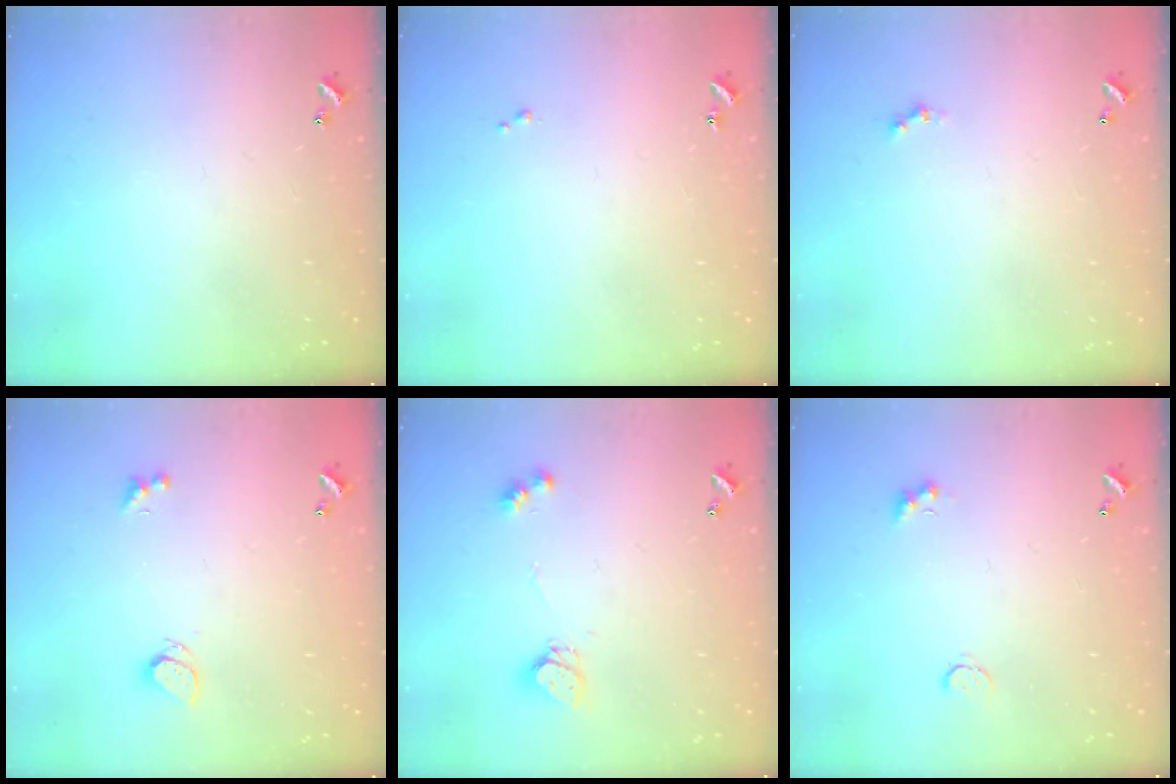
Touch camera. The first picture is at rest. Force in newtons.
{"total": 0.0}
{"total": 0.5, "press": 0.4, "slide": 0.3}
{"total": 1.9, "press": 1.8, "slide": 0.7}
{"total": 7.5, "press": 7.5, "slide": 0.8}
{"total": 2.9, "press": 2.8, "slide": 0.6}